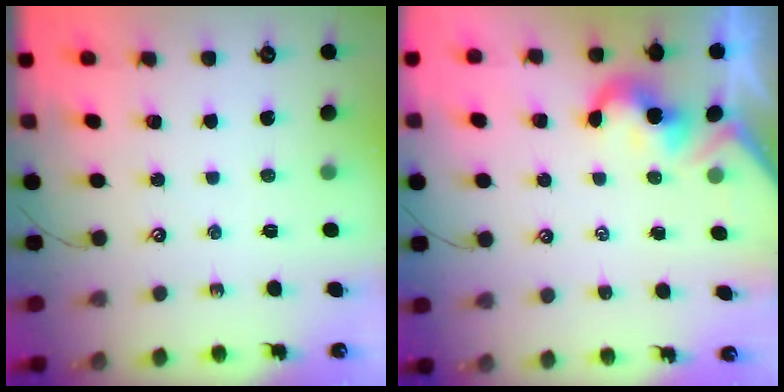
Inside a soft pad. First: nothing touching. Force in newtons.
{"total": 2.0, "press": 2.0, "slide": 0.5}